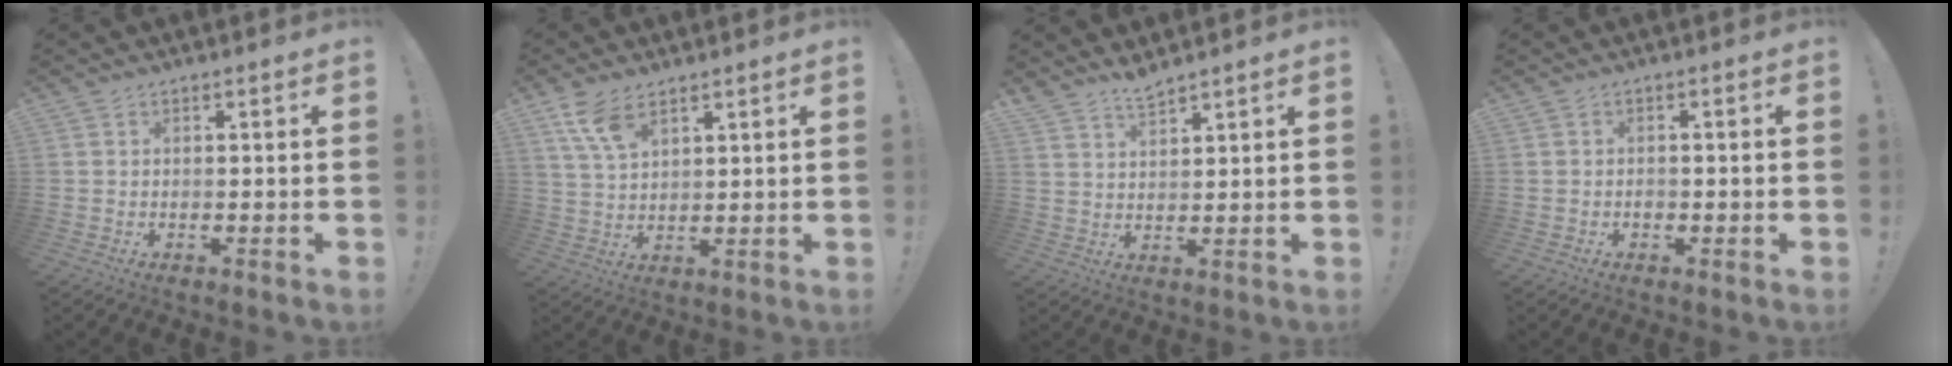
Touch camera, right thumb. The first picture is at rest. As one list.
[{"total": 8.2, "force": [5.2, 3.8, 5.0], "torque": [-0.093, -0.023, 0.101]}, {"total": 4.1, "force": [4.0, 0.4, 1.1], "torque": [-0.024, -0.026, 0.073]}, {"total": 1.2, "force": [-0.9, 0.6, 0.5], "torque": [-0.011, 0.003, -0.015]}]